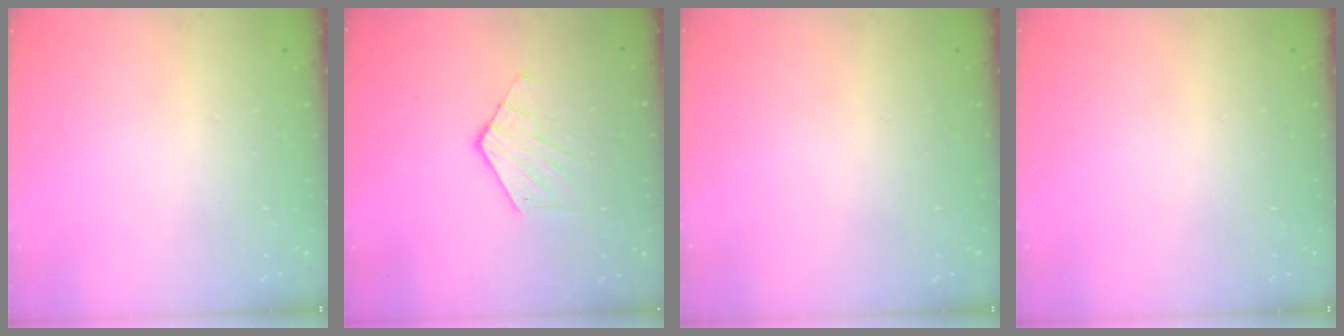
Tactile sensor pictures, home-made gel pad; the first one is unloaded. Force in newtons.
{"total": 7.1, "press": 7.1, "slide": 0.3}
{"total": 0.0}
{"total": 0.0}